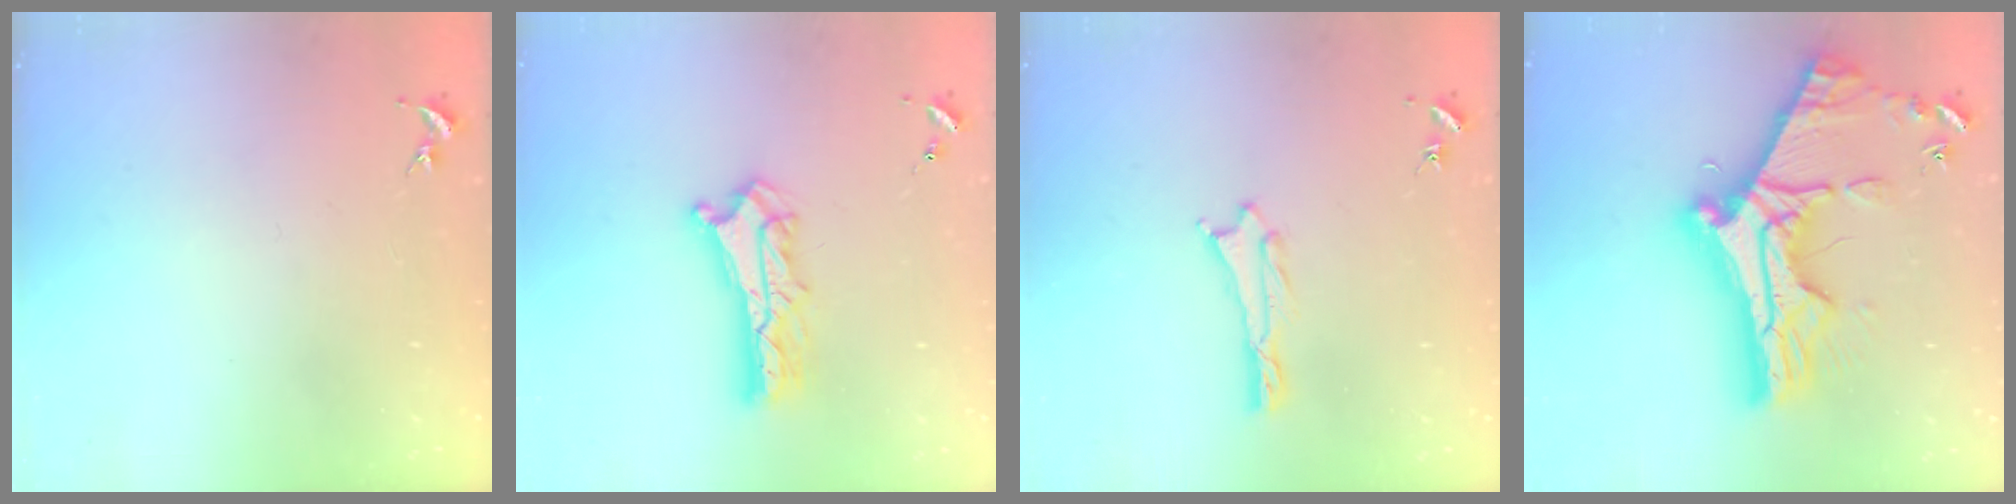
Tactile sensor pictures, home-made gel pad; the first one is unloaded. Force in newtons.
{"total": 5.8, "press": 5.8, "slide": 0.4}
{"total": 0.7, "press": 0.7, "slide": 0.1}
{"total": 15.6, "press": 15.6, "slide": 1.5}